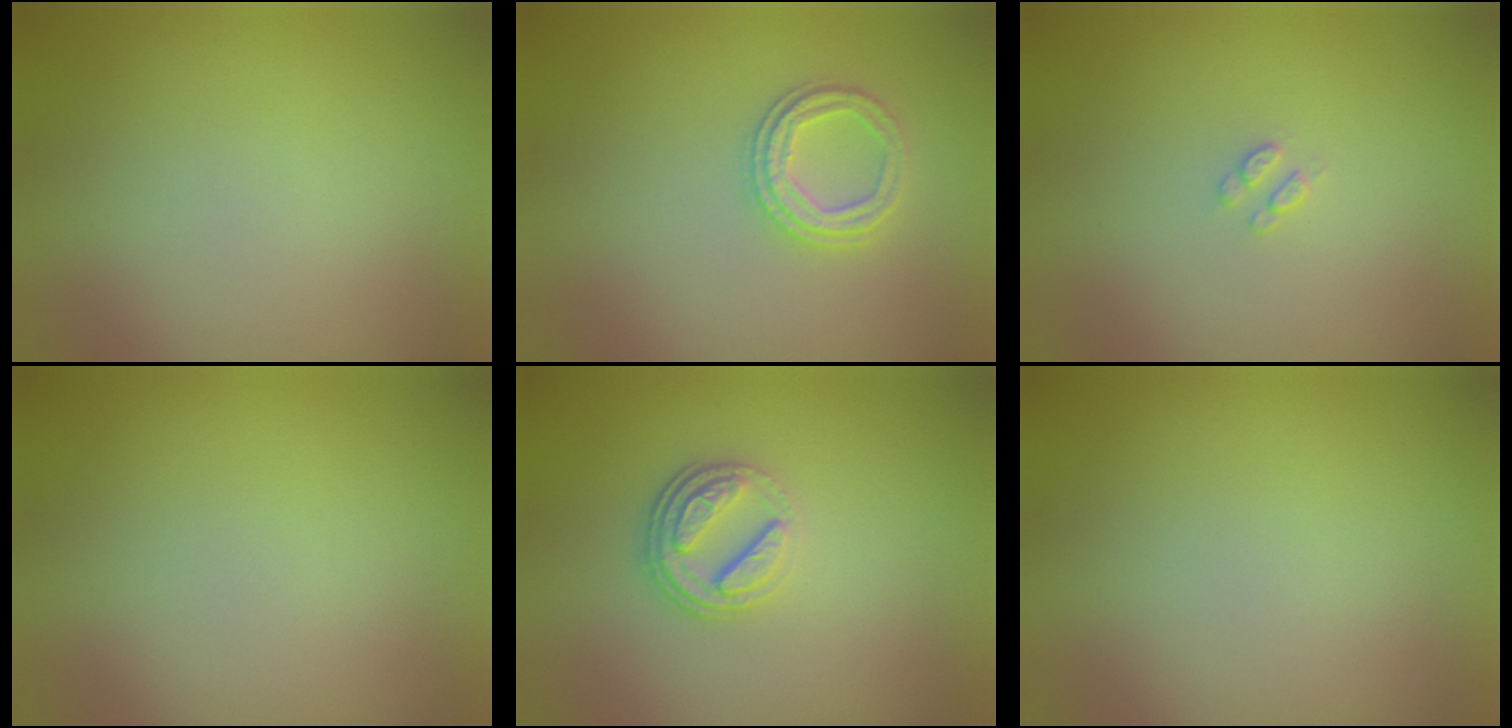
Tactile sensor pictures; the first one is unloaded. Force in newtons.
{"total": 2.5, "press": 2.4, "slide": 0.9}
{"total": 1.0, "press": 0.9, "slide": 0.2}
{"total": 0.0}
{"total": 3.8, "press": 2.7, "slide": 2.7}
{"total": 0.0}